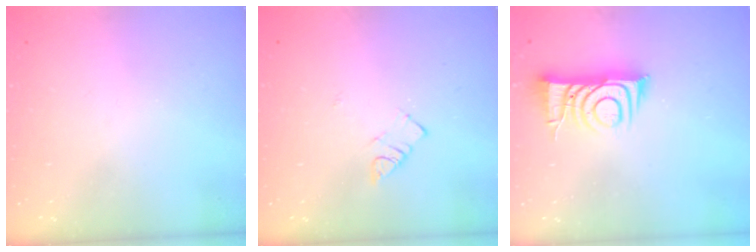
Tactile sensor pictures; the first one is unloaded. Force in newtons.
{"total": 2.3, "press": 2.3, "slide": 0.4}
{"total": 9.2, "press": 9.2, "slide": 1.1}